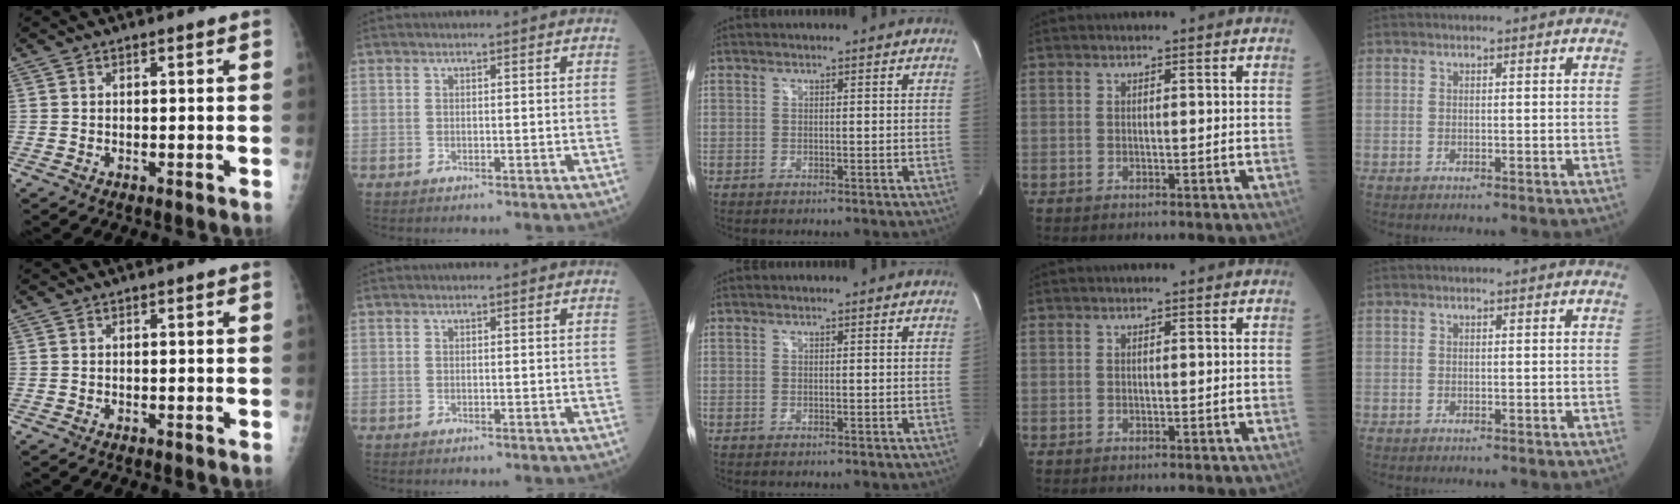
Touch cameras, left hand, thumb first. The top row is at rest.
{}